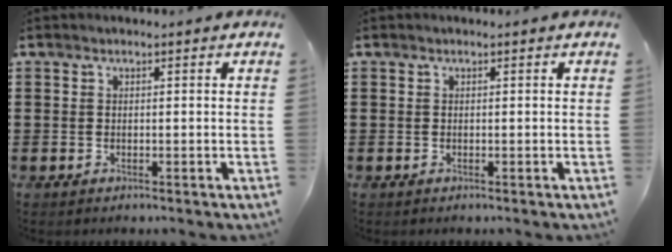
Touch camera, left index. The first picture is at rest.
{"total": 0.0}